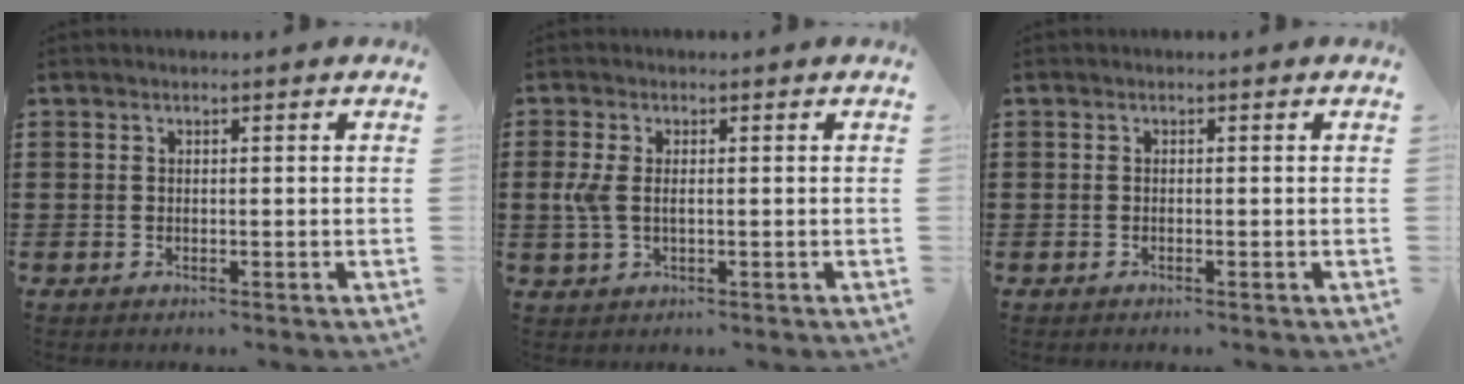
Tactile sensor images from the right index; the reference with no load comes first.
{"total": 3.3, "force": [0.1, 1.7, 2.8], "torque": [-0.077, -0.001, -0.006]}
{"total": 0.0}